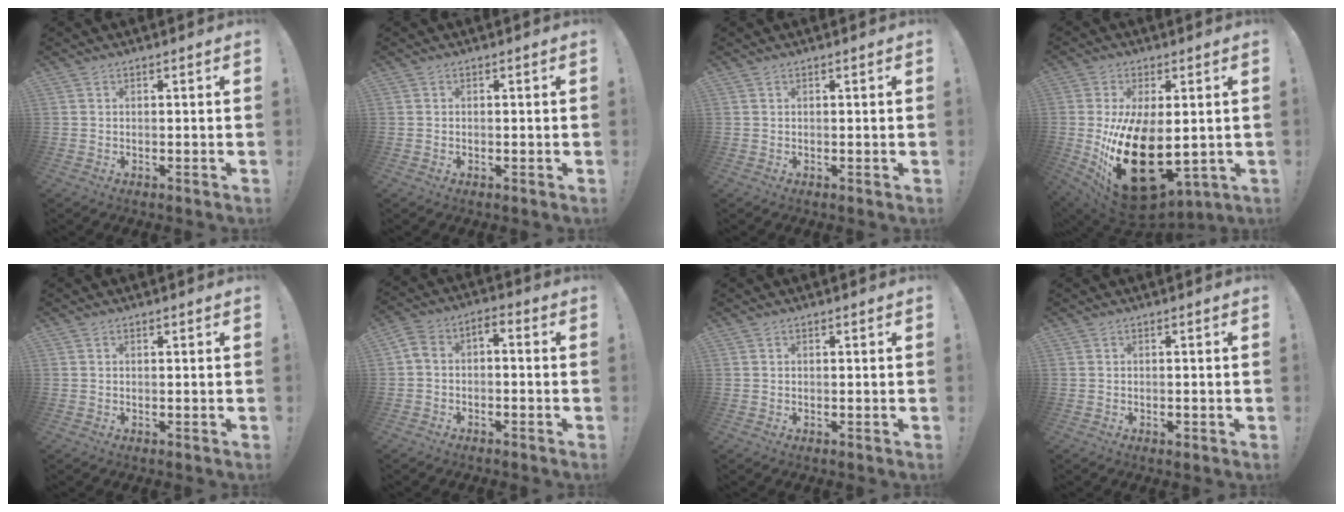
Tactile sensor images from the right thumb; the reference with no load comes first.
{"total": 0.5, "force": [-0.3, 0.5, 0.0], "torque": [-0.008, 0.004, -0.002]}
{"total": 0.0}
{"total": 24.5, "force": [-2.7, 14.0, 19.9], "torque": [-0.368, -0.005, -0.017]}
{"total": 0.0}
{"total": 4.5, "force": [-3.3, 2.4, 1.9], "torque": [-0.041, 0.014, -0.065]}
{"total": 0.0}
{"total": 0.6, "force": [-0.5, 0.3, 0.2], "torque": [-0.009, 0.004, -0.006]}